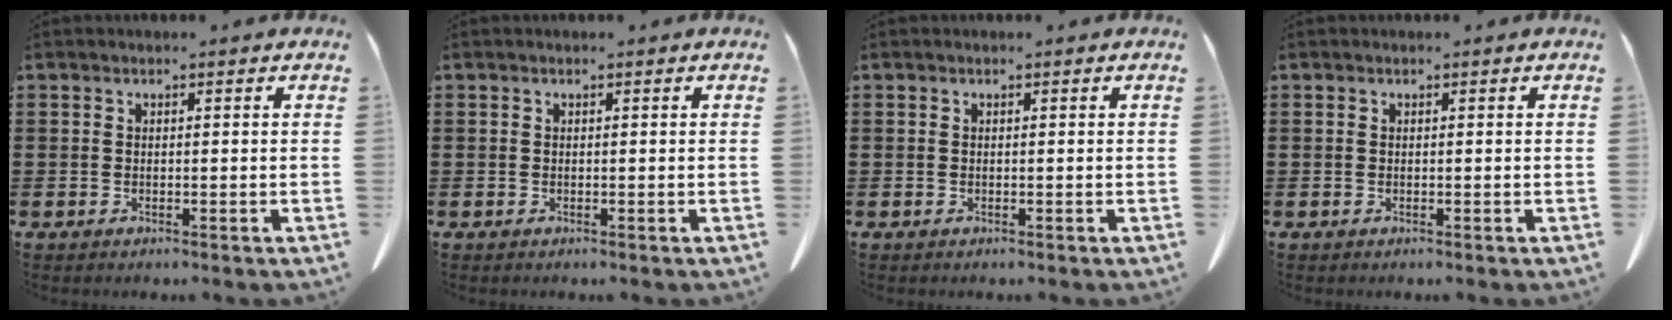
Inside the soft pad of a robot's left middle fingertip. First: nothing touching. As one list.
[{"total": 0.0}, {"total": 0.0}, {"total": 0.0}]